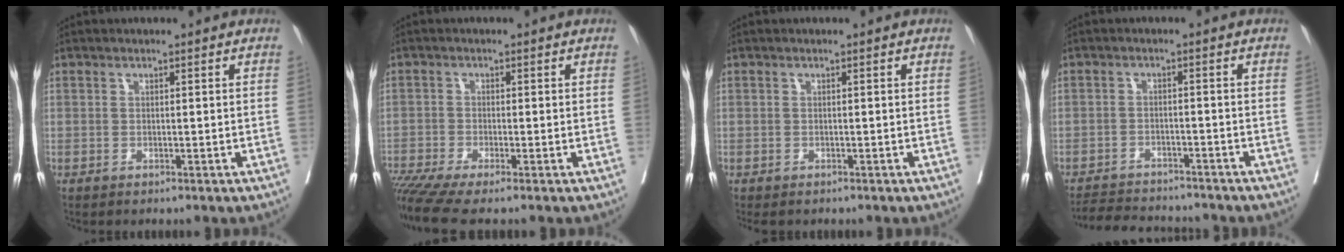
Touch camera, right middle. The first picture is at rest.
{"total": 6.7, "force": [-5.3, -0.2, 4.1], "torque": [-0.077, -0.012, -0.096]}
{"total": 1.4, "force": [-1.2, 0.6, 0.4], "torque": [-0.008, -0.003, -0.016]}
{"total": 8.6, "force": [-8.3, 1.2, 1.9], "torque": [-0.031, -0.002, -0.124]}